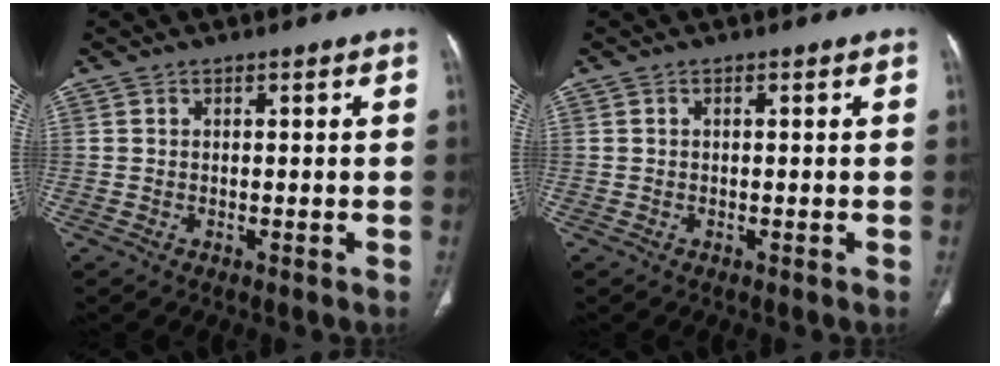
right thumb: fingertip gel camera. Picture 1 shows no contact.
{"total": 0.0}